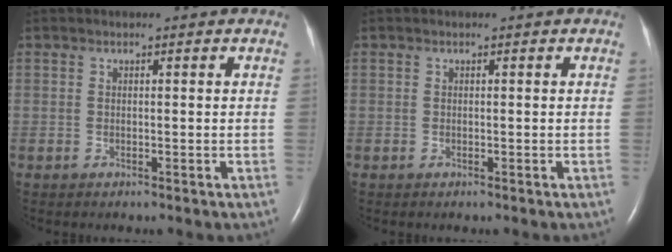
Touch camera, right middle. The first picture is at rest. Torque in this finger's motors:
{"motor_torque": [0.09, -0.08, 0.01, 0.00]}